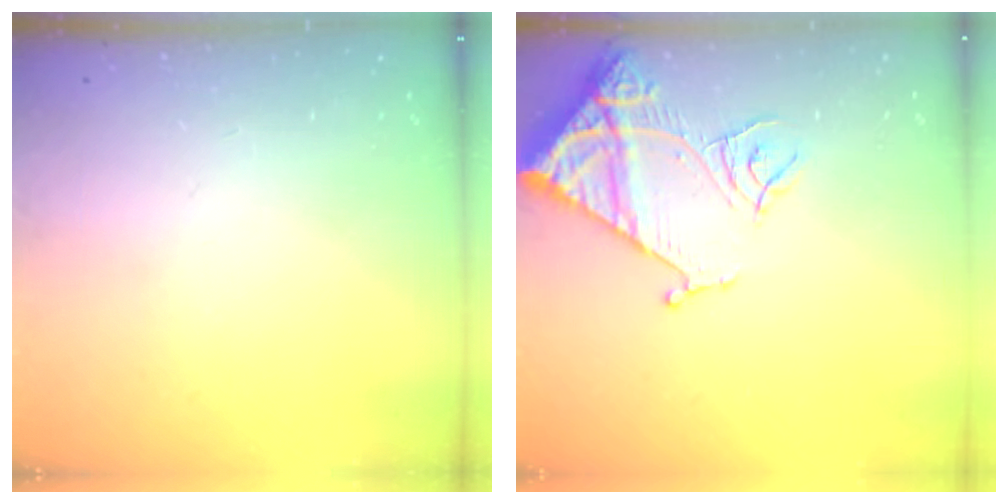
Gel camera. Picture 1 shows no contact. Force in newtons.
{"total": 13.0, "press": 13.0, "slide": 1.1}